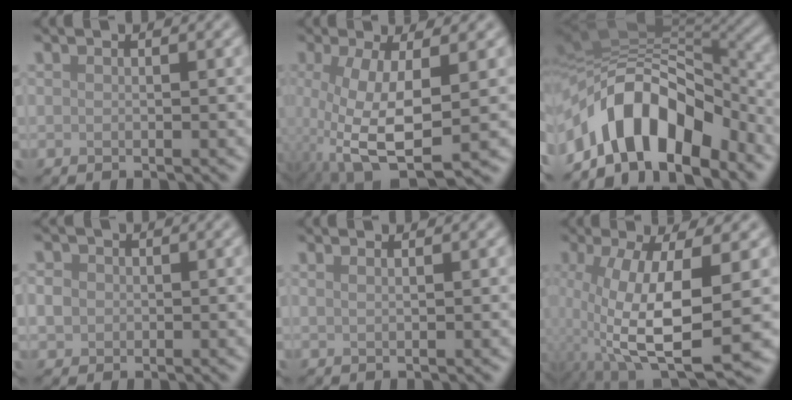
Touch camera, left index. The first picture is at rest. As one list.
[{"total": 8.3, "force": [-1.6, 3.0, 7.6], "torque": [-0.170, -0.010, -0.027]}, {"total": 11.1, "force": [-5.4, 5.6, 7.9], "torque": [-0.124, 0.011, -0.091]}, {"total": 1.8, "force": [0.0, 1.7, 0.6], "torque": [-0.010, 0.002, 0.003]}, {"total": 1.4, "force": [0.9, 0.6, 0.9], "torque": [-0.001, -0.004, -0.001]}, {"total": 10.1, "force": [-1.7, 2.9, 9.6], "torque": [-0.192, -0.014, -0.027]}]